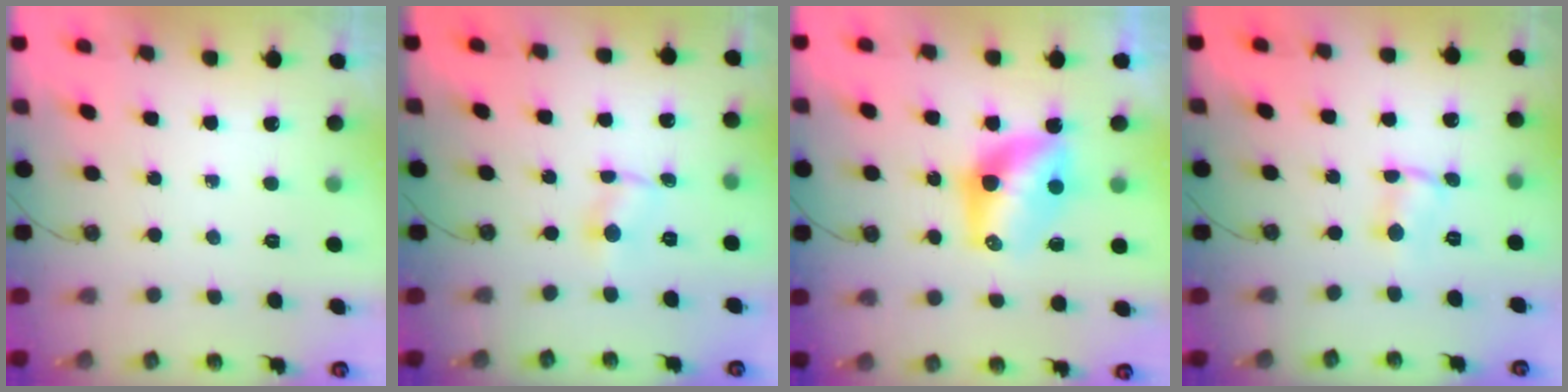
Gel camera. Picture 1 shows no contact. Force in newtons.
{"total": 1.7, "press": 1.7, "slide": 0.2}
{"total": 10.4, "press": 10.4, "slide": 0.6}
{"total": 0.7, "press": 0.7, "slide": 0.1}